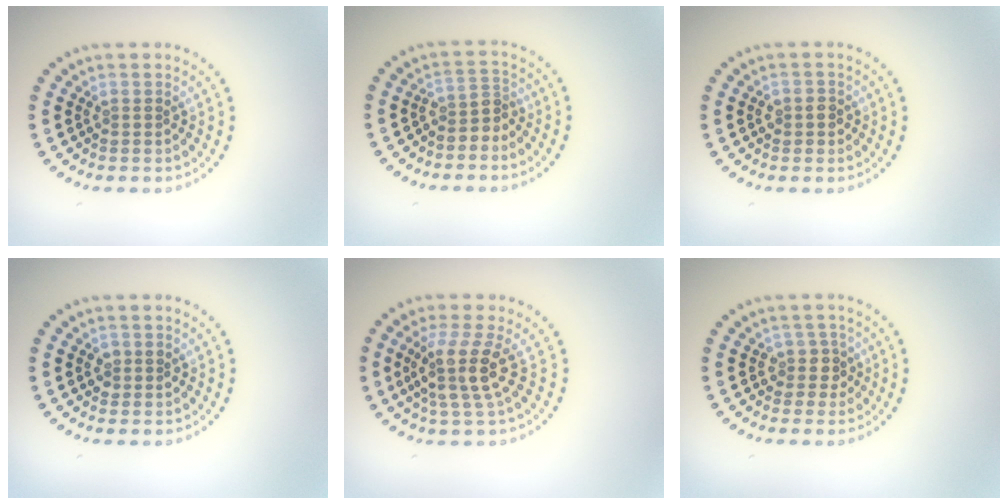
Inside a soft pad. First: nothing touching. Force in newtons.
{"total": 2.1, "press": 1.5, "slide": 1.5}
{"total": 1.5, "press": 1.4, "slide": 0.5}
{"total": 1.3, "press": 1.3, "slide": 0.1}
{"total": 3.9, "press": 3.1, "slide": 2.4}
{"total": 2.1, "press": 1.7, "slide": 1.2}